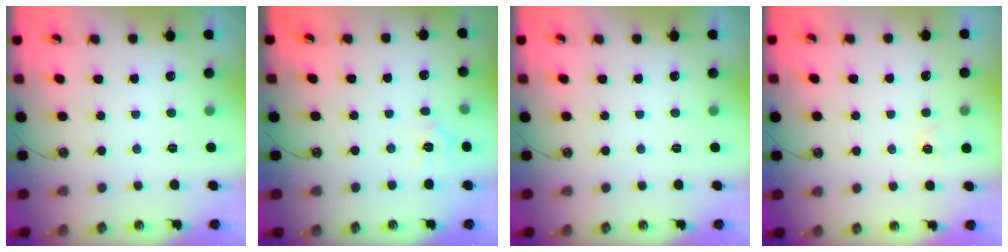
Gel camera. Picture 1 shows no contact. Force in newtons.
{"total": 4.7, "press": 4.7, "slide": 0.4}
{"total": 0.0}
{"total": 2.6, "press": 2.6, "slide": 0.4}